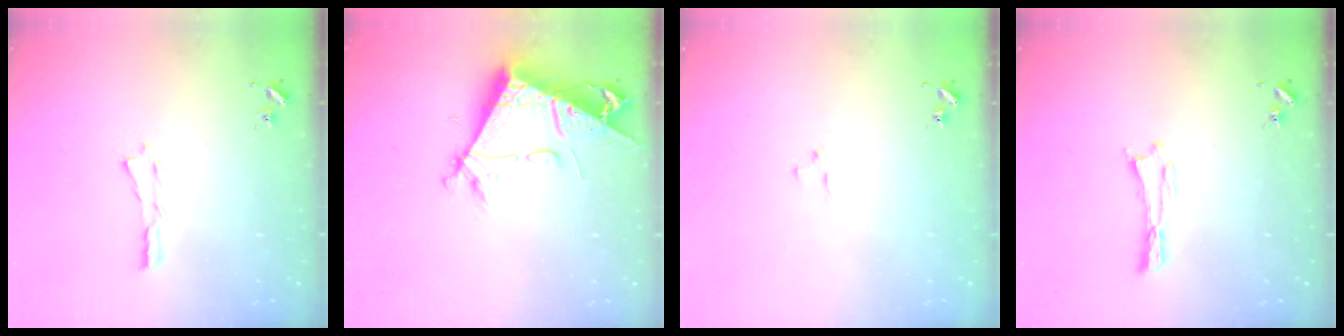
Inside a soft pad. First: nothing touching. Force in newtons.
{"total": 8.8, "press": 8.8, "slide": 1.1}
{"total": 1.9, "press": 1.9, "slide": 0.2}
{"total": 0.0}